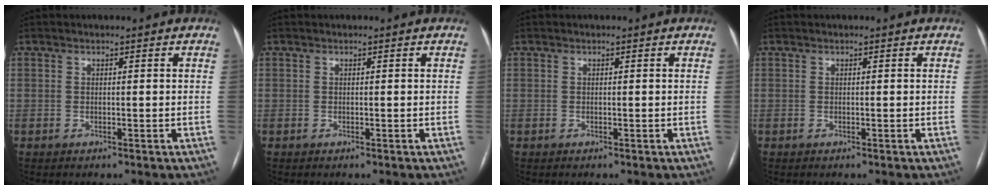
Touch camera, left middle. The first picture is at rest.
{"total": 0.0}
{"total": 0.0}
{"total": 0.0}